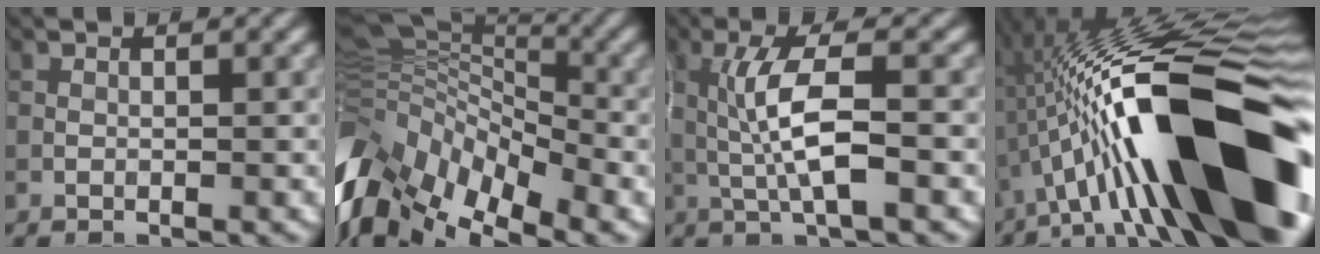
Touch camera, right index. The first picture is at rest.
{"total": 15.2, "force": [-5.9, 7.9, 11.6], "torque": [-0.236, 0.023, -0.095]}
{"total": 5.3, "force": [-0.1, 1.1, 5.2], "torque": [-0.109, 0.005, -0.005]}
{"total": 20.0, "force": [-2.1, 6.1, 19.0], "torque": [-0.283, 0.034, -0.048]}